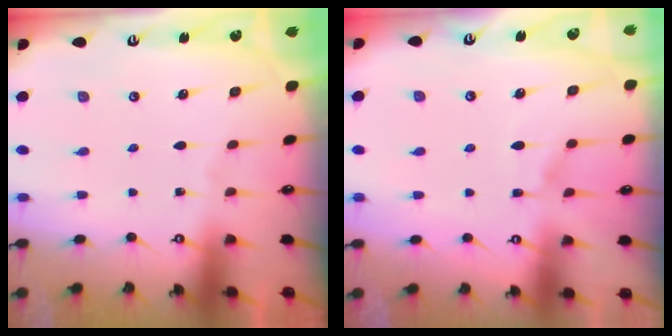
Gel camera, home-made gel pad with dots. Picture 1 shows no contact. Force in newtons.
{"total": 5.7, "press": 5.6, "slide": 0.7}